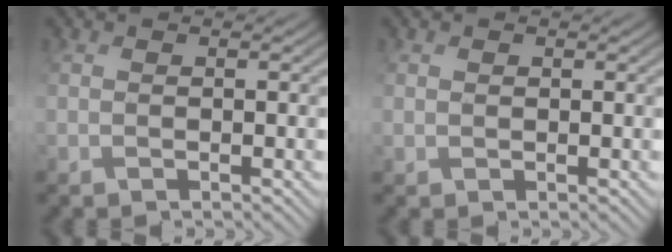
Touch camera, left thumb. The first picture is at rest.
{"total": 0.8, "force": [0.4, 0.4, -0.6], "torque": [0.008, 0.001, 0.011]}